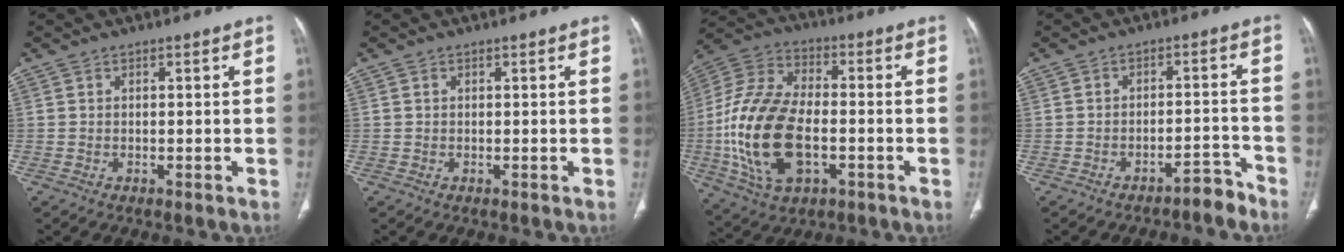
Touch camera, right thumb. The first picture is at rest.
{"total": 0.0}
{"total": 21.3, "force": [-4.0, 12.1, 17.0], "torque": [-0.351, 0.015, -0.069]}
{"total": 4.1, "force": [-3.6, 1.3, 1.3], "torque": [-0.011, 0.050, -0.050]}